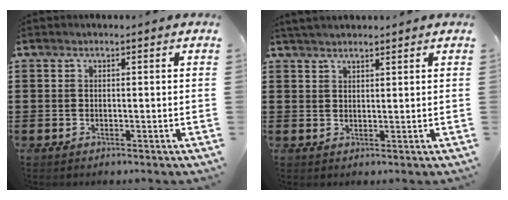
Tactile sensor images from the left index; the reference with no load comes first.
{"total": 1.9, "force": [1.9, 0.2, 0.4], "torque": [-0.013, 0.004, 0.037]}